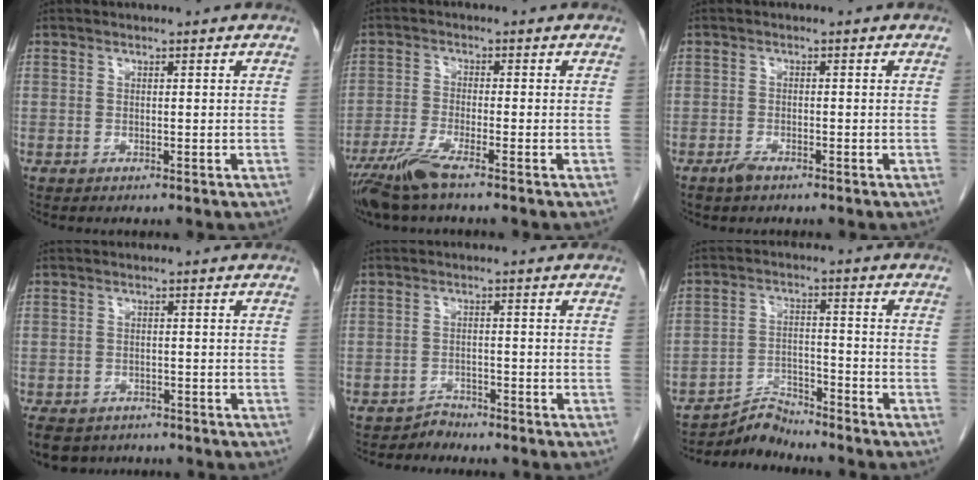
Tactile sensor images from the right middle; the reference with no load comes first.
{"total": 5.8, "force": [-4.2, 0.0, 3.9], "torque": [-0.086, -0.019, -0.087]}
{"total": 1.7, "force": [-1.3, 0.6, 0.9], "torque": [-0.023, -0.001, -0.022]}
{"total": 10.2, "force": [-7.3, 6.4, 3.4], "torque": [-0.095, -0.018, -0.095]}
{"total": 1.7, "force": [-1.5, 0.3, -0.7], "torque": [0.018, -0.002, -0.028]}
{"total": 4.7, "force": [-4.6, 0.0, -1.0], "torque": [0.017, 0.001, -0.081]}